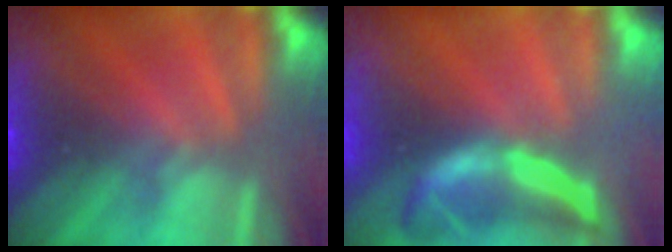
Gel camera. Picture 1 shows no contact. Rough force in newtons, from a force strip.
{"total": 1.9}